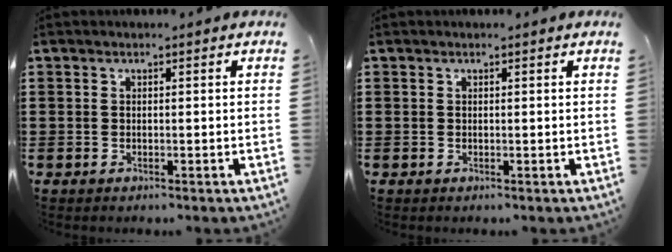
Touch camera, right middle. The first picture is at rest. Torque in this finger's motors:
{"motor_torque": [-0.01, 0.00, 0.00, 0.01]}